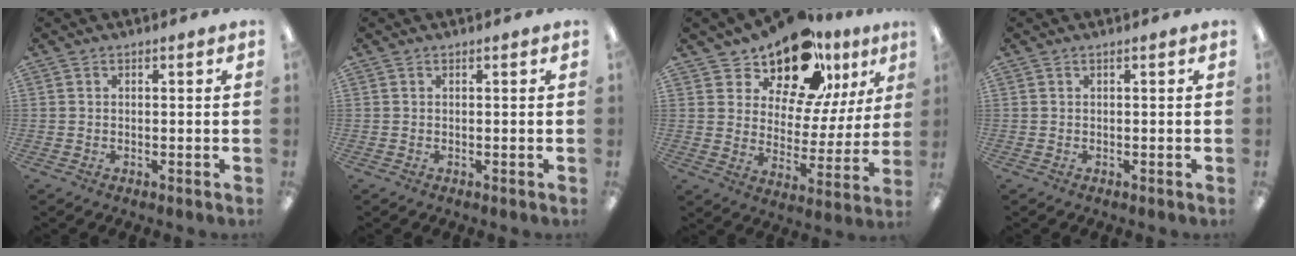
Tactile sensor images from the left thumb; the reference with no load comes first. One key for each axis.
{"total": 0.0}
{"total": 16.6, "fx": 13.6, "fy": 7.4, "fz": 6.1, "tx": -0.111, "ty": -0.098, "tz": 0.242}
{"total": 0.0}